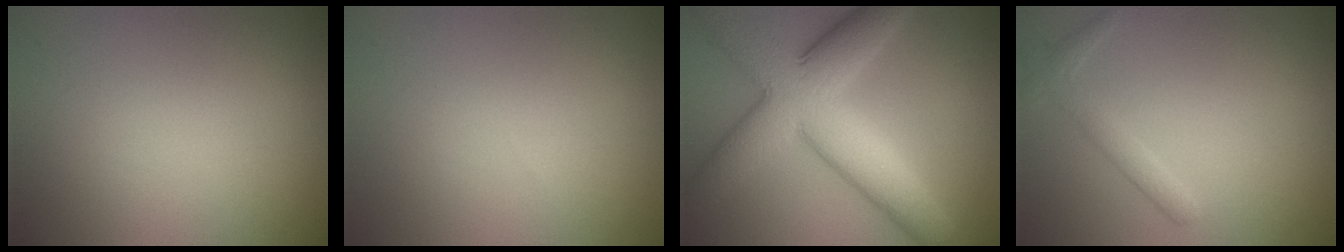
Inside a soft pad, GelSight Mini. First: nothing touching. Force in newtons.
{"total": 0.0}
{"total": 9.2, "press": 9.2, "slide": 0.3}
{"total": 1.6, "press": 1.6, "slide": 0.1}